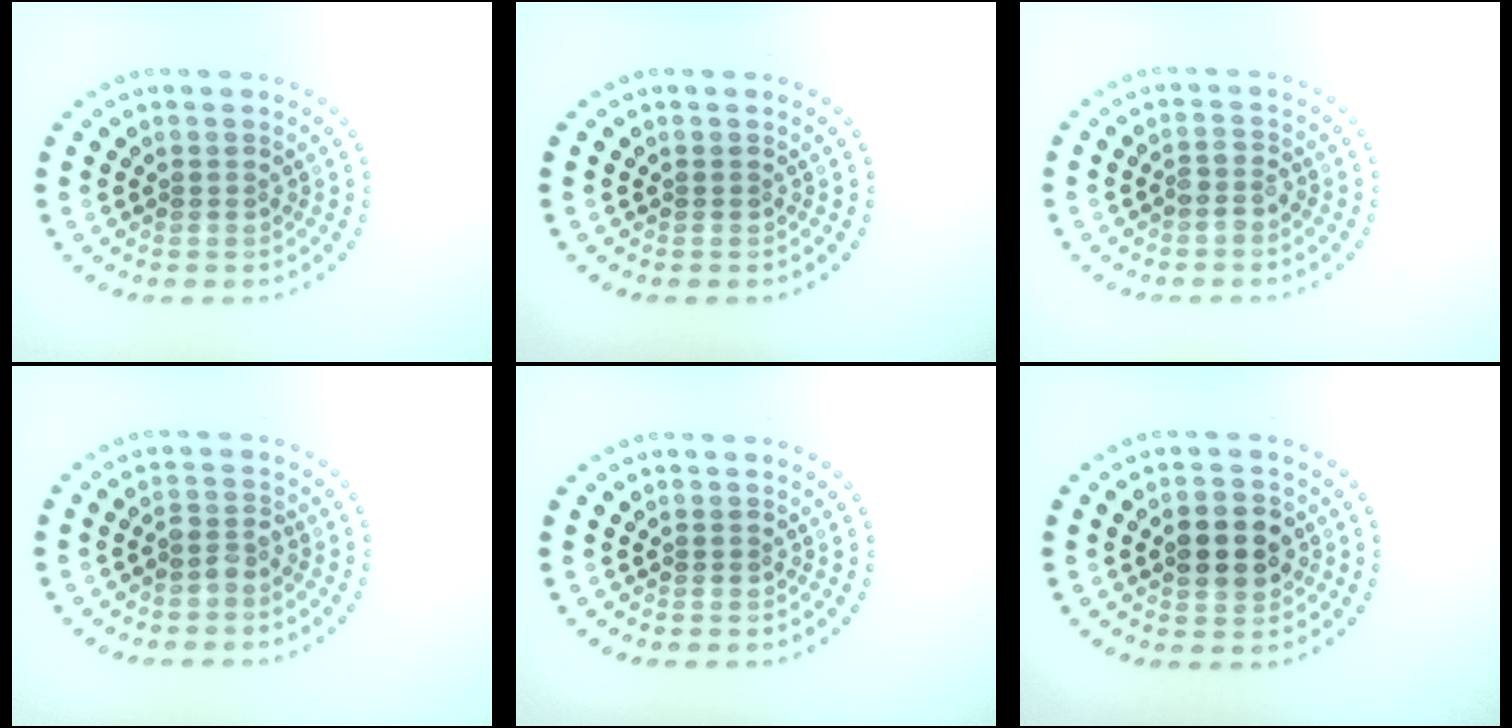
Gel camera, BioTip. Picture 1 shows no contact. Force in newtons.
{"total": 0.0}
{"total": 1.3, "press": 1.1, "slide": 0.7}
{"total": 1.5, "press": 1.2, "slide": 0.9}
{"total": 0.0}
{"total": 4.3, "press": 4.3, "slide": 0.2}